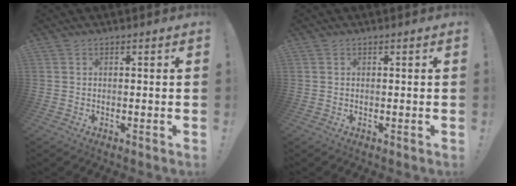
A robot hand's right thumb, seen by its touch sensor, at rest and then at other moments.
{"total": 0.0}